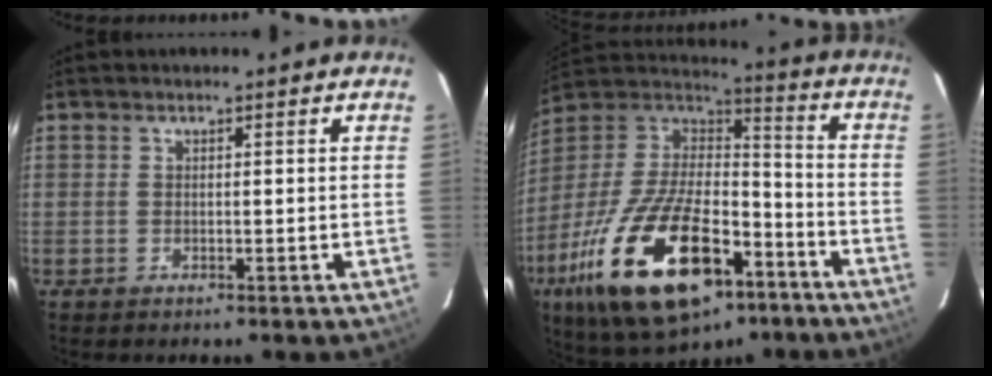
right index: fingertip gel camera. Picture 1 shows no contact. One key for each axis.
{"total": 29.9, "fx": -15.3, "fy": 13.7, "fz": 21.7, "tx": -0.423, "ty": -0.025, "tz": -0.247}